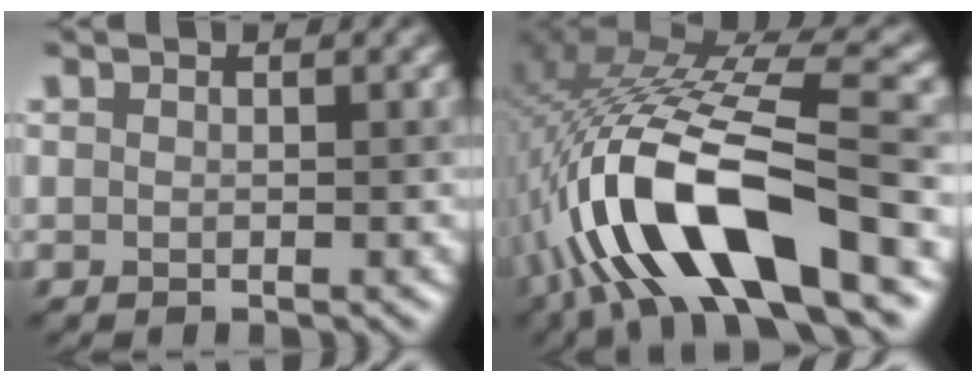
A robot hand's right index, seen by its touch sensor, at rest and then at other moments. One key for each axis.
{"total": 13.6, "fx": -4.1, "fy": 3.9, "fz": 12.3, "tx": -0.234, "ty": 0.017, "tz": -0.067}